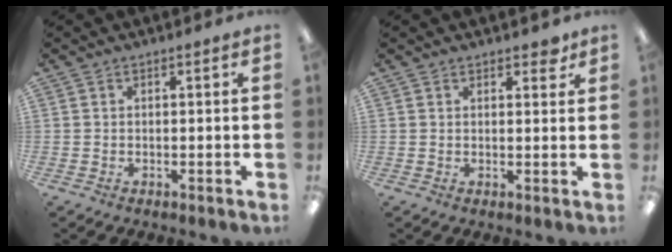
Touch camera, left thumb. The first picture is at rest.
{"total": 2.4, "force": [2.0, 1.1, 0.9], "torque": [0.003, -0.010, 0.031]}